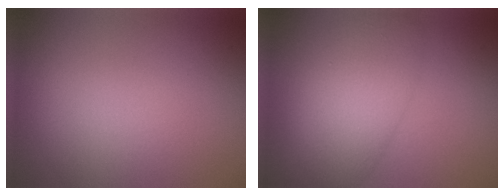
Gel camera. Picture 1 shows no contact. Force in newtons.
{"total": 6.3, "press": 6.3, "slide": 0.4}